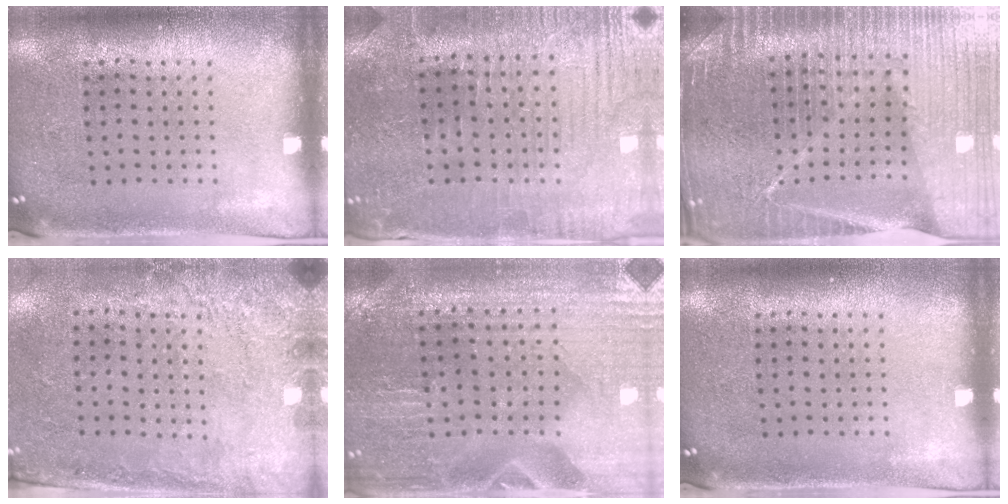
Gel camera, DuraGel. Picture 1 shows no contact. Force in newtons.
{"total": 1.6, "press": 1.6, "slide": 0.4}
{"total": 5.7, "press": 5.1, "slide": 2.4}
{"total": 2.8, "press": 2.0, "slide": 1.9}
{"total": 1.5, "press": 1.4, "slide": 0.2}
{"total": 0.0}